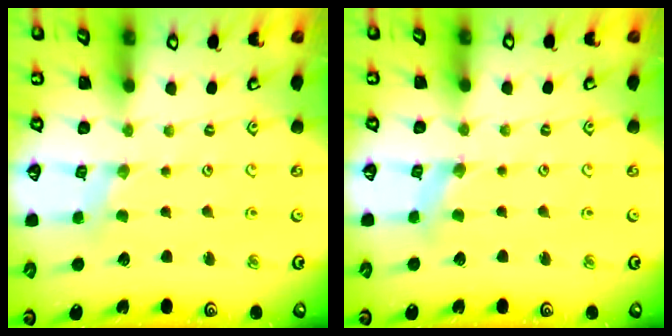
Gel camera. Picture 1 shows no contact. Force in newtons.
{"total": 0.9, "press": 0.8, "slide": 0.3}